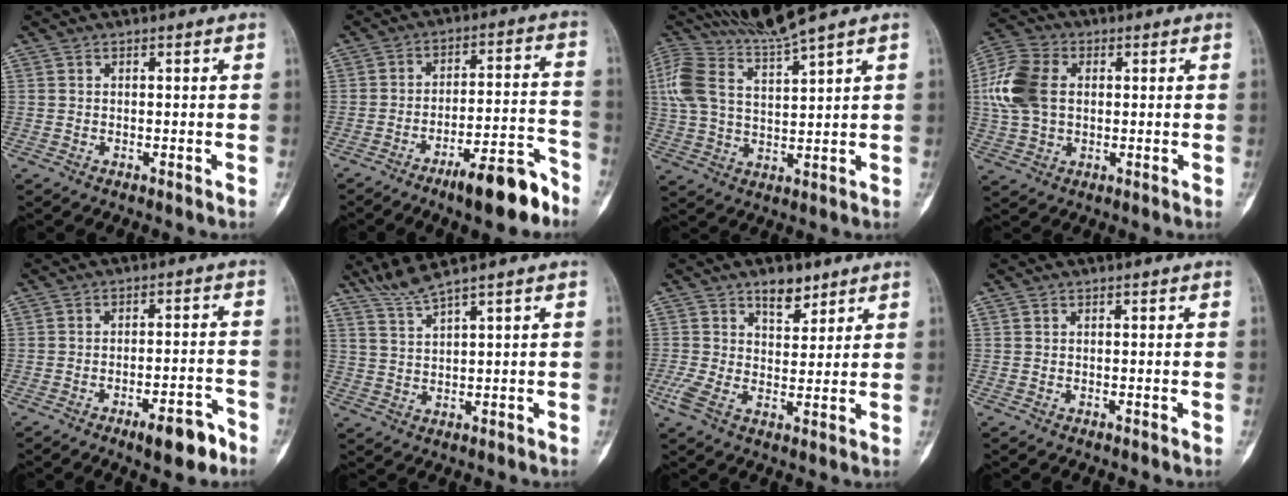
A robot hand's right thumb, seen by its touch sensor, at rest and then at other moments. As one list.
[{"total": 12.4, "force": [-8.6, 3.0, 8.5], "torque": [-0.116, 0.074, -0.137]}, {"total": 8.9, "force": [7.2, -0.2, 5.3], "torque": [-0.117, -0.035, 0.152]}, {"total": 12.2, "force": [1.5, 8.5, 8.6], "torque": [-0.183, 0.015, 0.027]}, {"total": 7.4, "force": [-4.7, 2.2, 5.3], "torque": [-0.068, 0.030, -0.065]}, {"total": 4.0, "force": [3.5, -0.9, 1.7], "torque": [-0.047, -0.020, 0.085]}, {"total": 6.4, "force": [3.2, 3.4, 4.4], "torque": [-0.060, -0.014, 0.055]}, {"total": 0.0}]